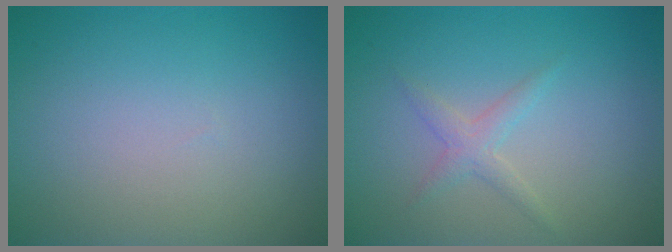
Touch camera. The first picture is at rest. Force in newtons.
{"total": 1.5, "press": 1.5, "slide": 0.1}